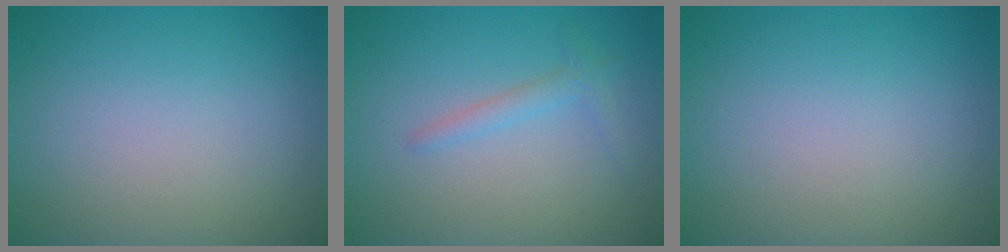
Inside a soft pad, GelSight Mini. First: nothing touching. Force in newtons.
{"total": 1.4, "press": 1.4, "slide": 0.1}
{"total": 0.0}